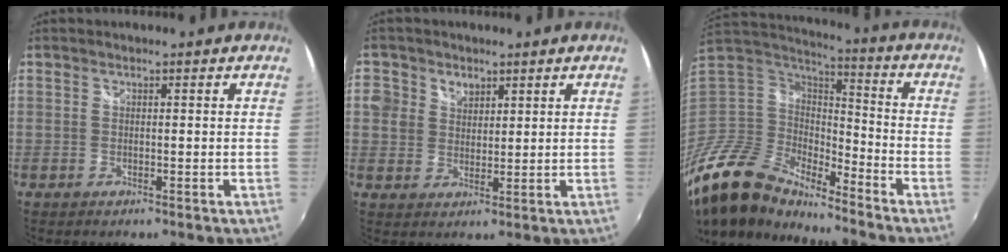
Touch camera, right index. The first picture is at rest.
{"total": 5.0, "force": [1.8, 4.5, 1.5], "torque": [-0.018, 0.016, 0.033]}
{"total": 16.6, "force": [-13.2, 7.3, 6.9], "torque": [-0.162, -0.011, -0.261]}